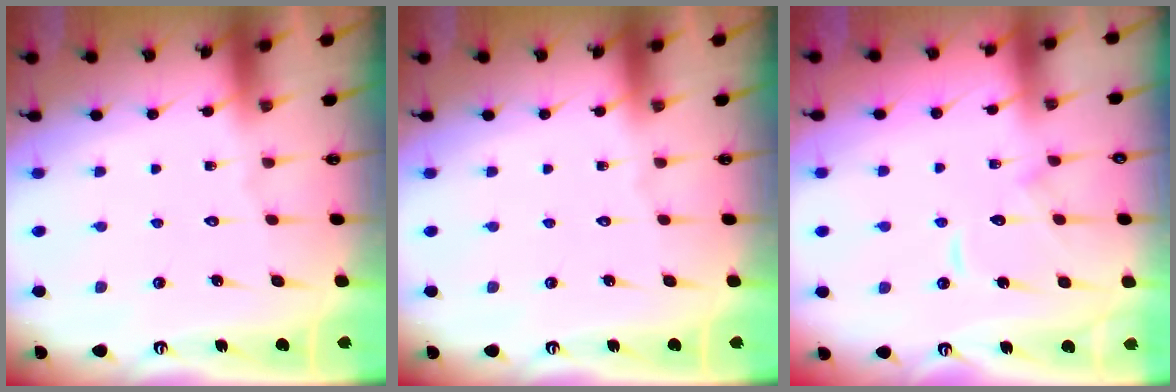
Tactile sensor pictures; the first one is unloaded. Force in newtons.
{"total": 0.0}
{"total": 8.6, "press": 8.5, "slide": 0.7}